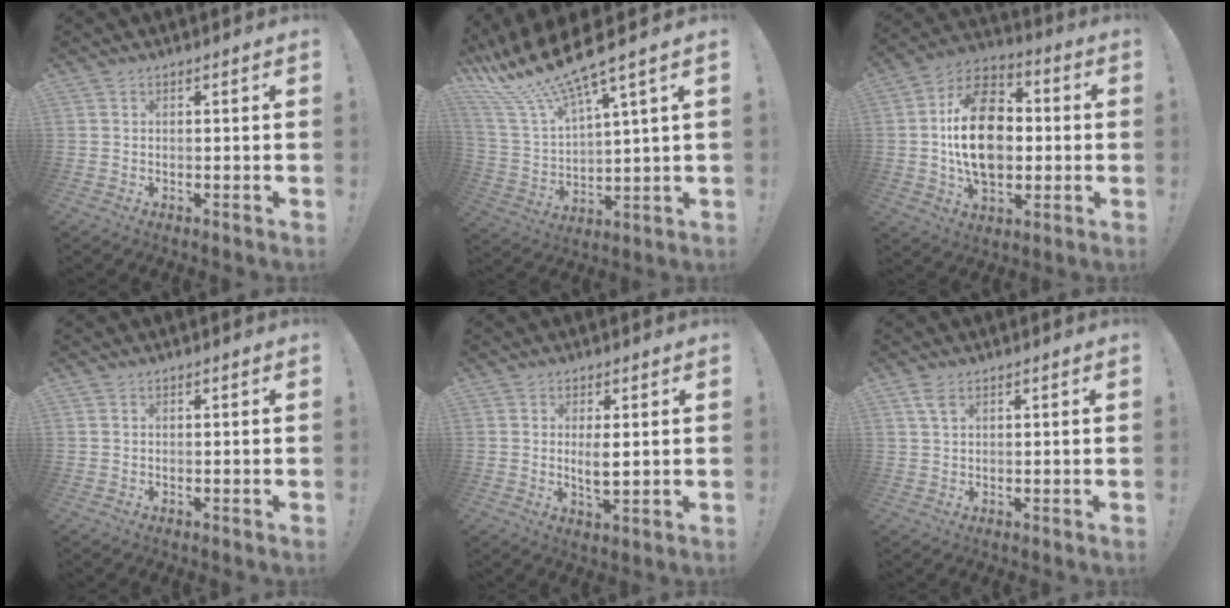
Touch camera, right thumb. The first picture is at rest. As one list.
[{"total": 15.6, "force": [12.9, 2.4, 8.5], "torque": [-0.174, -0.091, 0.226]}, {"total": 21.5, "force": [0.0, 14.7, 15.7], "torque": [-0.260, 0.014, 0.005]}, {"total": 0.0}, {"total": 4.1, "force": [1.0, 1.3, 3.8], "torque": [-0.059, -0.013, 0.012]}, {"total": 3.4, "force": [1.8, 1.6, 2.5], "torque": [-0.047, -0.002, 0.033]}]